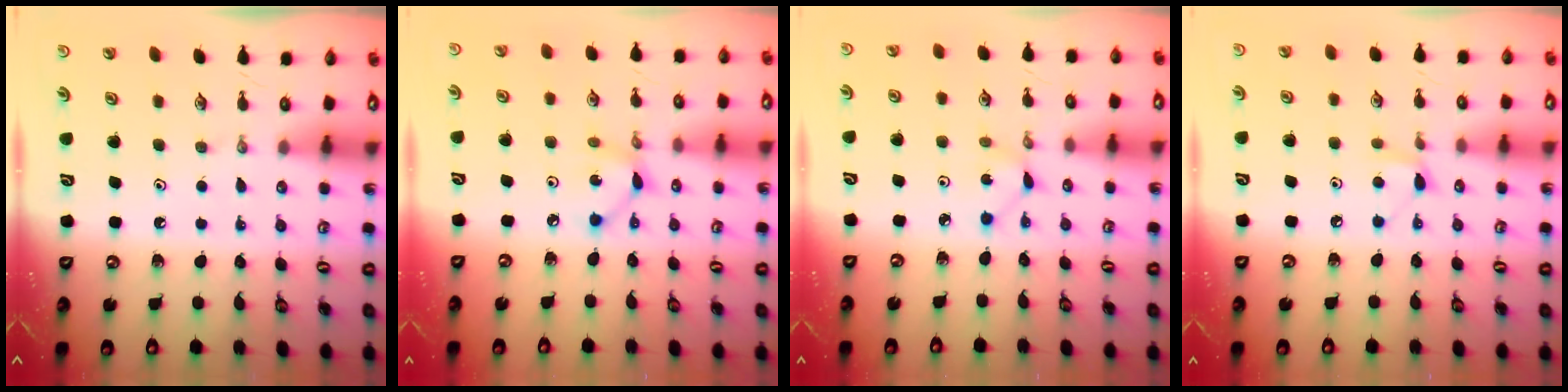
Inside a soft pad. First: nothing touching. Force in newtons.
{"total": 4.5, "press": 4.5, "slide": 0.2}
{"total": 1.8, "press": 1.7, "slide": 0.3}
{"total": 6.4, "press": 6.4, "slide": 0.7}